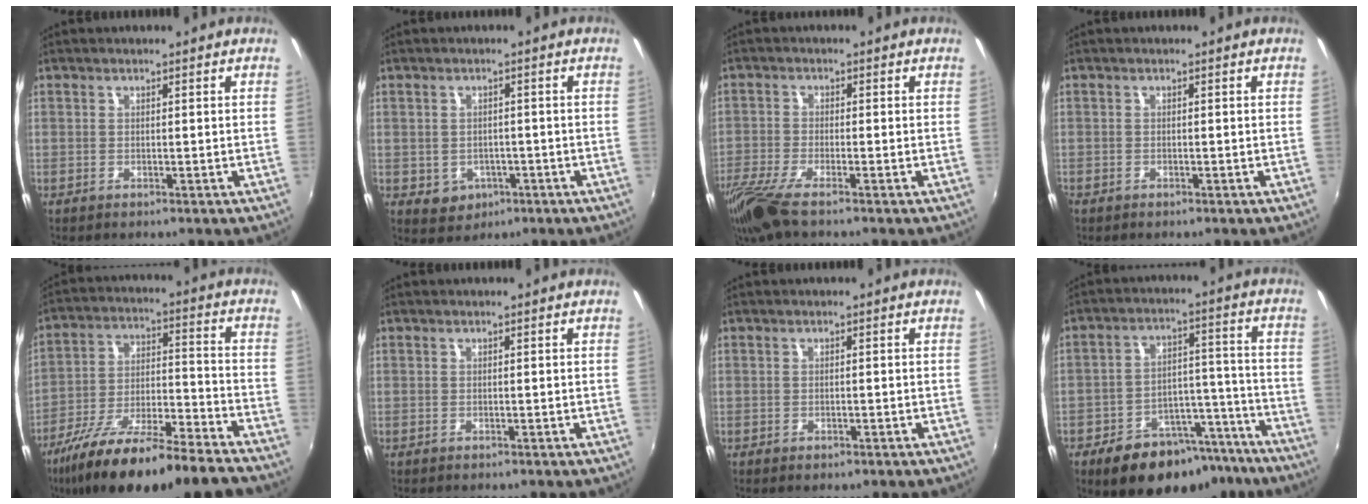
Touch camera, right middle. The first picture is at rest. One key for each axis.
{"total": 4.7, "fx": -1.5, "fy": 4.2, "fz": 1.6, "tx": -0.043, "ty": 0.000, "tz": -0.008}
{"total": 9.0, "fx": -6.6, "fy": 1.7, "fz": 5.9, "tx": -0.146, "ty": -0.039, "tz": -0.129}
{"total": 0.8, "fx": -0.6, "fy": 0.5, "fz": 0.1, "tx": -0.004, "ty": -0.003, "tz": -0.013}
{"total": 20.7, "fx": -16.5, "fy": 2.3, "fz": 12.4, "tx": -0.223, "ty": -0.039, "tz": -0.273}
{"total": 0.0}
{"total": 0.8, "fx": -0.5, "fy": 0.5, "fz": 0.3, "tx": -0.006, "ty": -0.005, "tz": -0.010}
{"total": 17.4, "fx": -12.6, "fy": 8.9, "fz": 8.1, "tx": -0.145, "ty": 0.030, "tz": -0.166}